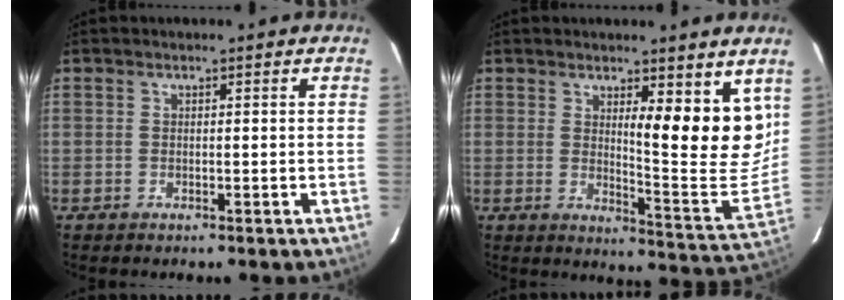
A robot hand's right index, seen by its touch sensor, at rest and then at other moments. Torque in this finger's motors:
{"motor_torque": [0.68, 0.19, 0.26, 0.09]}